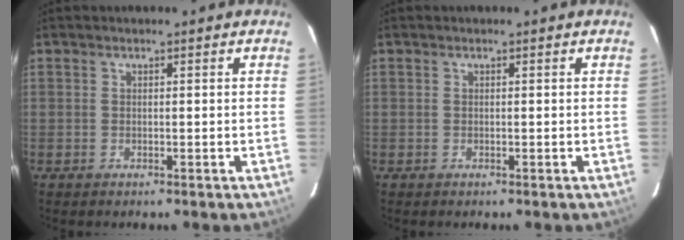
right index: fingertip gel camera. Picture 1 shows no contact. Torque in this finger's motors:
{"motor_torque": [-0.05, -0.01, 0.02, -0.01]}